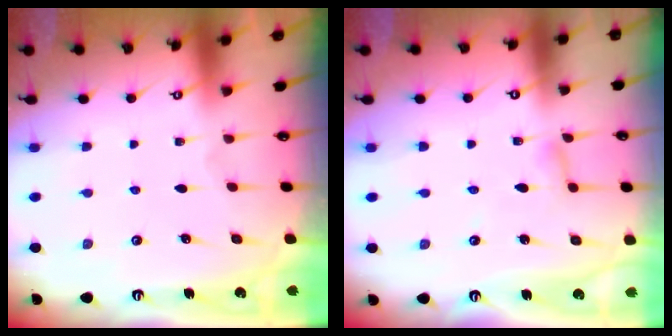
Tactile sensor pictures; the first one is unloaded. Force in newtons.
{"total": 3.1, "press": 3.1, "slide": 0.3}